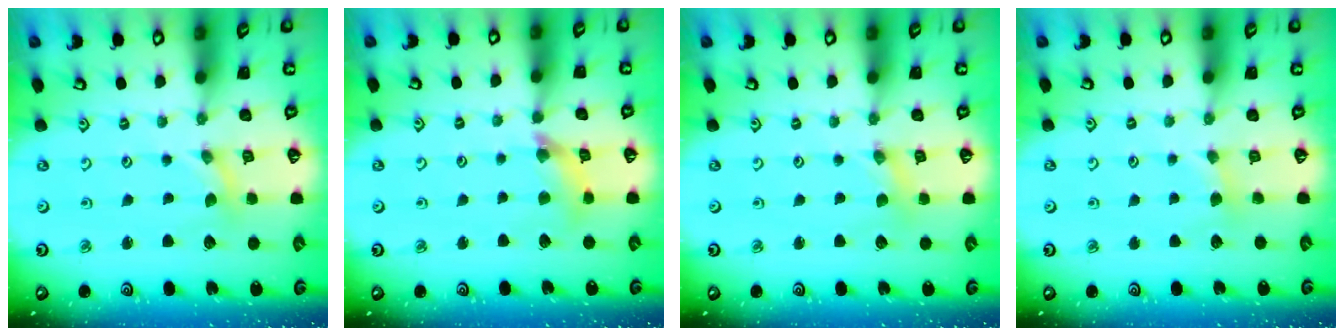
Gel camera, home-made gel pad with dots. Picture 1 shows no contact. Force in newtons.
{"total": 8.4, "press": 8.4, "slide": 0.9}
{"total": 1.1, "press": 1.1, "slide": 0.2}
{"total": 2.6, "press": 2.6, "slide": 0.3}